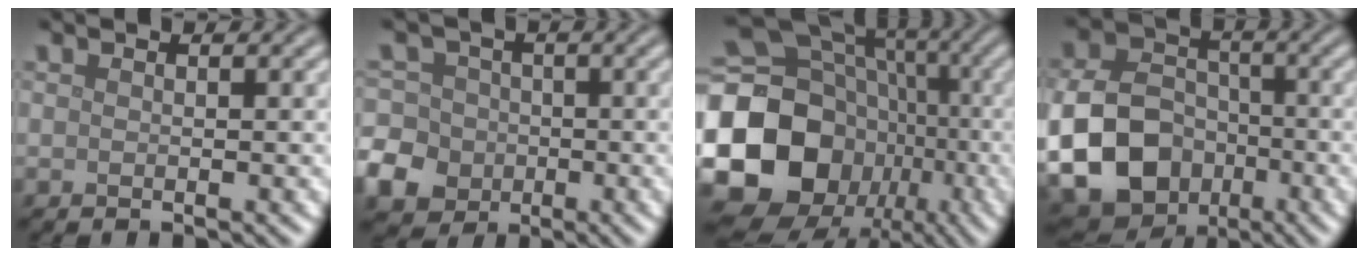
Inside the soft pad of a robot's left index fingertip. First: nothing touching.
{"total": 7.8, "force": [-3.2, 6.7, 2.4], "torque": [-0.056, -0.016, -0.082]}
{"total": 21.8, "force": [-5.3, 18.9, 9.6], "torque": [-0.208, -0.005, -0.129]}
{"total": 15.3, "force": [-5.0, 12.6, 7.2], "torque": [-0.147, -0.056, -0.104]}